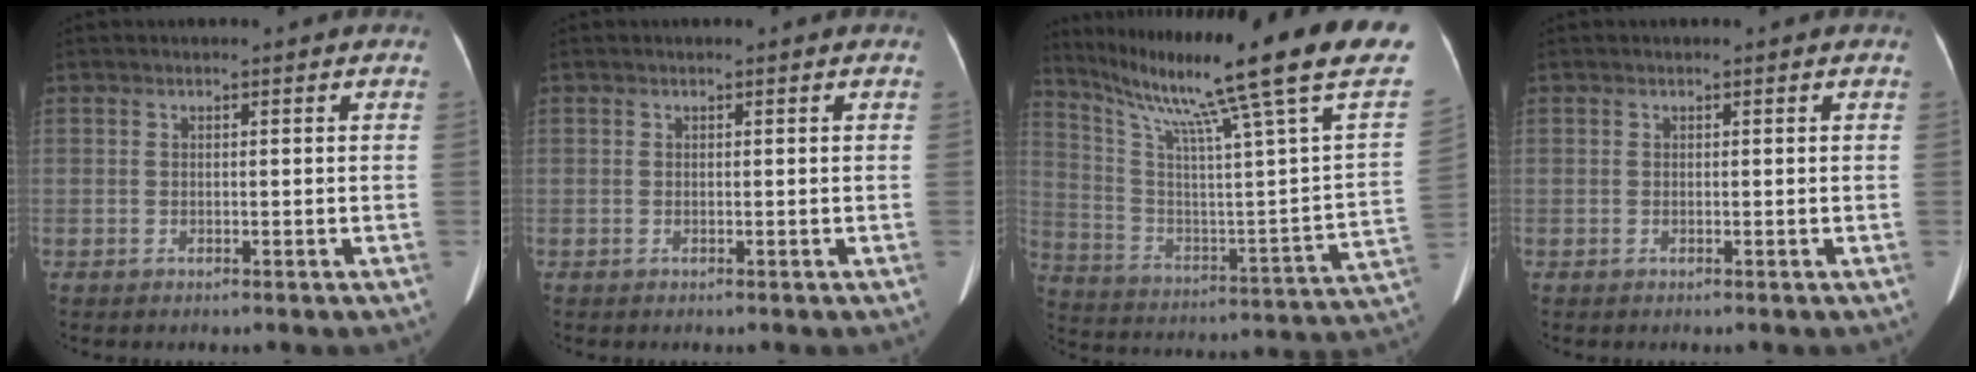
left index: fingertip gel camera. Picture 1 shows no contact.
{"total": 0.0}
{"total": 28.6, "force": [20.5, -1.0, 19.8], "torque": [-0.324, -0.055, 0.296]}
{"total": 0.0}